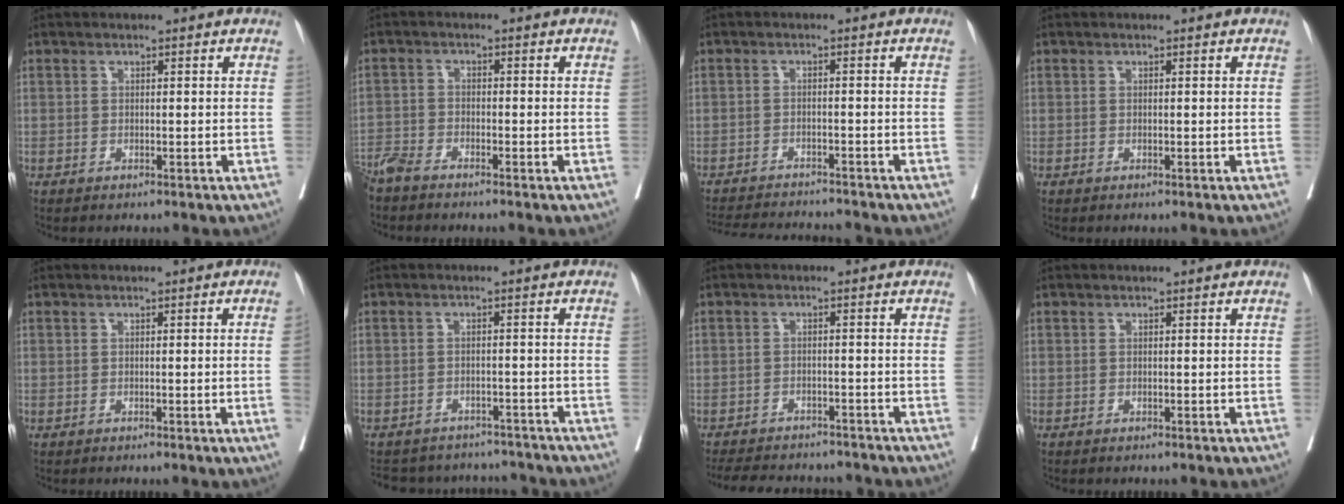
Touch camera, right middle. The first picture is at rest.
{"total": 3.8, "force": [-3.6, 0.3, 1.4], "torque": [-0.022, -0.011, -0.073]}
{"total": 10.5, "force": [-10.1, 0.9, 2.8], "torque": [-0.042, -0.004, -0.145]}
{"total": 0.0}
{"total": 1.5, "force": [0.0, -0.8, 1.3], "torque": [-0.018, 0.001, 0.001]}
{"total": 10.7, "force": [-10.0, 3.6, 1.1], "torque": [-0.020, 0.020, -0.122]}
{"total": 11.4, "force": [-10.2, 3.8, 3.3], "torque": [-0.059, 0.004, -0.134]}
{"total": 0.0}